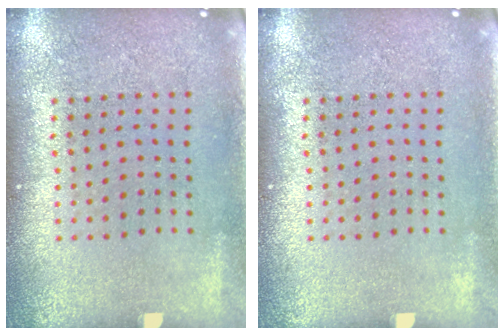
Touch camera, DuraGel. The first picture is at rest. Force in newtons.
{"total": 0.0}